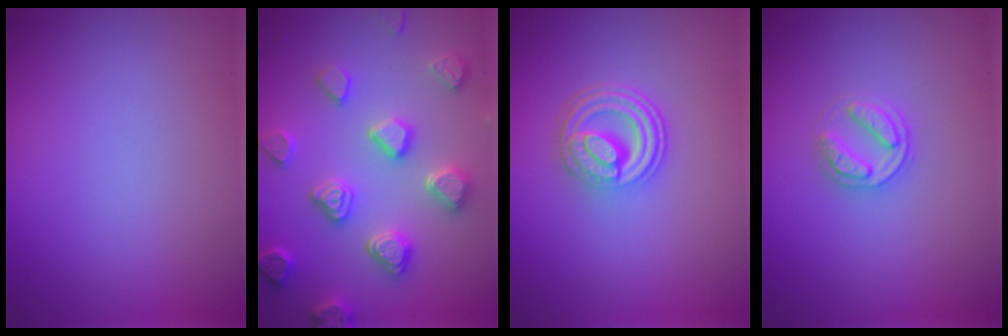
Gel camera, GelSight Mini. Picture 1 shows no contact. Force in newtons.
{"total": 4.6, "press": 4.5, "slide": 1.0}
{"total": 4.6, "press": 3.3, "slide": 3.2}
{"total": 2.4, "press": 2.4, "slide": 0.4}